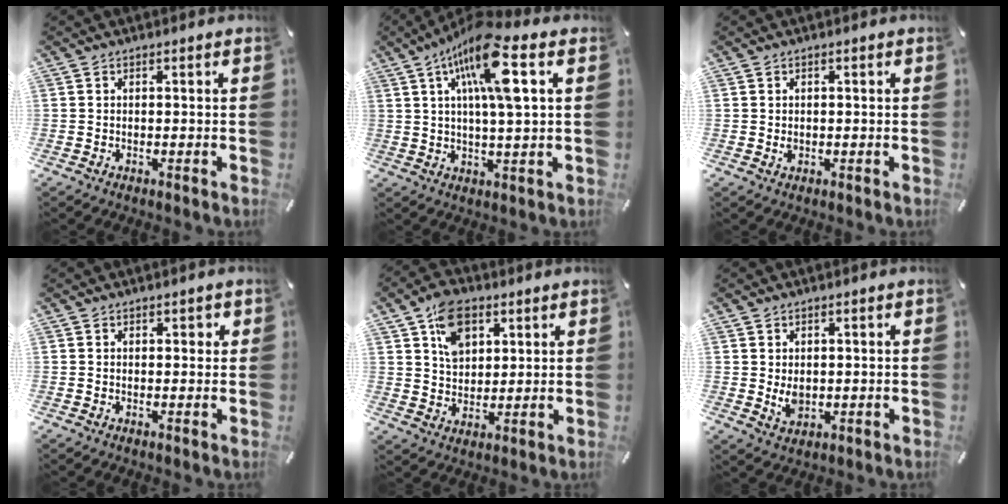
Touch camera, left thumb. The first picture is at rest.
{"total": 14.4, "force": [5.5, 3.7, 12.7], "torque": [-0.236, -0.004, 0.090]}
{"total": 0.9, "force": [0.1, 0.7, 0.5], "torque": [-0.004, -0.002, 0.000]}
{"total": 1.2, "force": [0.5, 0.9, 0.6], "torque": [-0.005, 0.001, 0.006]}
{"total": 9.7, "force": [4.6, 6.8, 5.1], "torque": [-0.085, -0.001, 0.086]}
{"total": 3.9, "force": [0.3, 3.0, 2.5], "torque": [-0.051, -0.006, 0.004]}